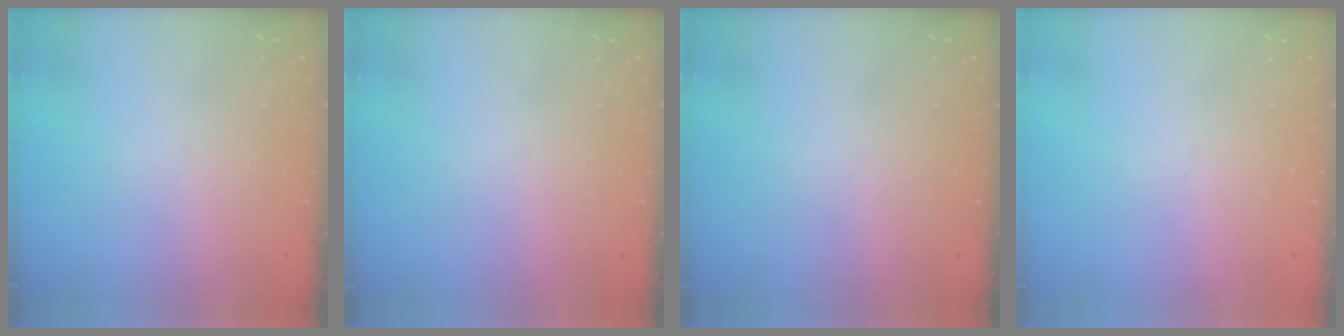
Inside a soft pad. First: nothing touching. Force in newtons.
{"total": 0.0}
{"total": 0.0}
{"total": 0.0}